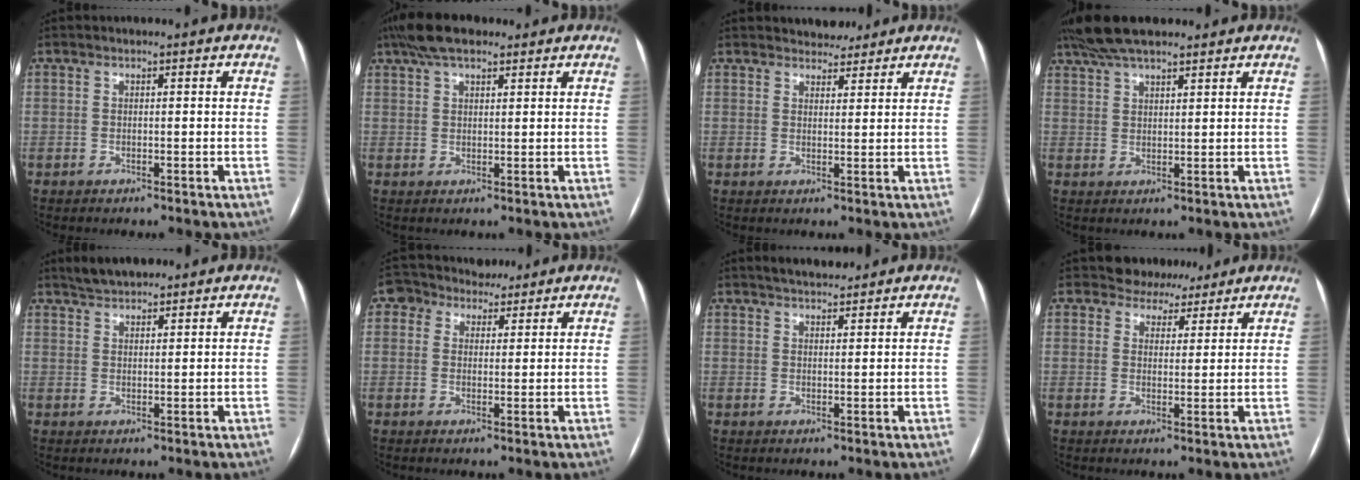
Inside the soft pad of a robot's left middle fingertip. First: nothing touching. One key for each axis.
{"total": 7.5, "fx": 5.5, "fy": 2.6, "fz": 4.3, "tx": -0.086, "ty": 0.032, "tz": 0.099}
{"total": 4.1, "fx": 3.7, "fy": 1.5, "fz": 0.6, "tx": -0.006, "ty": 0.004, "tz": 0.053}
{"total": 10.7, "fx": 8.7, "fy": 2.6, "fz": 5.7, "tx": -0.103, "ty": 0.044, "tz": 0.153}
{"total": 4.6, "fx": 4.1, "fy": 1.2, "fz": 1.7, "tx": -0.037, "ty": 0.018, "tz": 0.073}
{"total": 5.3, "fx": 4.1, "fy": 3.2, "fz": 0.9, "tx": -0.019, "ty": 0.020, "tz": 0.065}
{"total": 4.3, "fx": 3.9, "fy": 0.9, "fz": 1.5, "tx": -0.026, "ty": 0.017, "tz": 0.065}
{"total": 4.7, "fx": 4.1, "fy": 2.3, "fz": -0.2, "tx": 0.007, "ty": -0.004, "tz": 0.050}